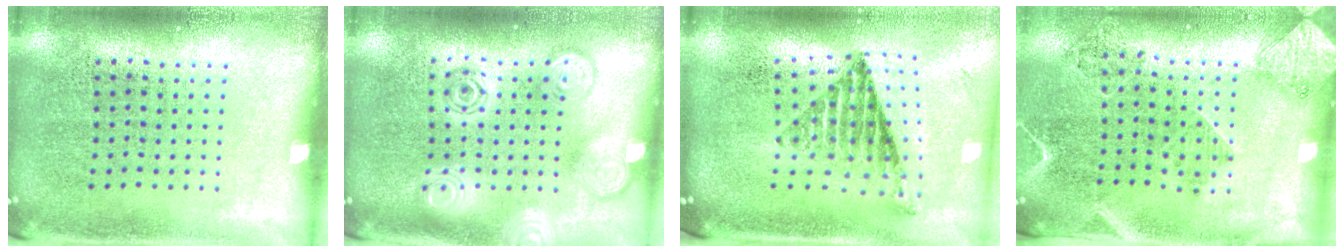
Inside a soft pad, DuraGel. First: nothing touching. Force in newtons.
{"total": 2.0, "press": 2.0, "slide": 0.2}
{"total": 1.3, "press": 1.1, "slide": 0.7}
{"total": 1.8, "press": 1.7, "slide": 0.8}